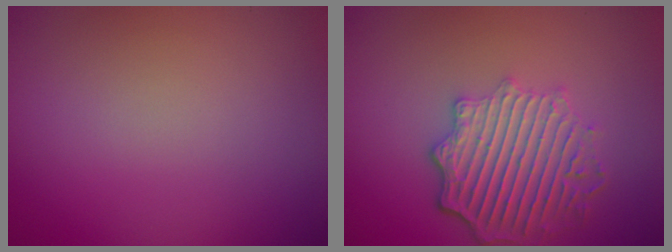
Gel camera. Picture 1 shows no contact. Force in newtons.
{"total": 5.9, "press": 4.6, "slide": 3.7}